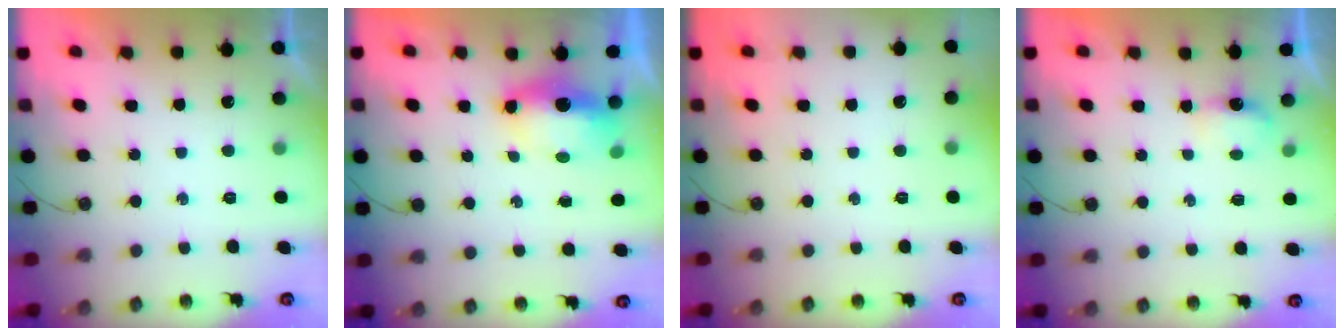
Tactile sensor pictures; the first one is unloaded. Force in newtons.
{"total": 6.6, "press": 6.6, "slide": 0.6}
{"total": 0.0}
{"total": 3.6, "press": 3.6, "slide": 0.7}